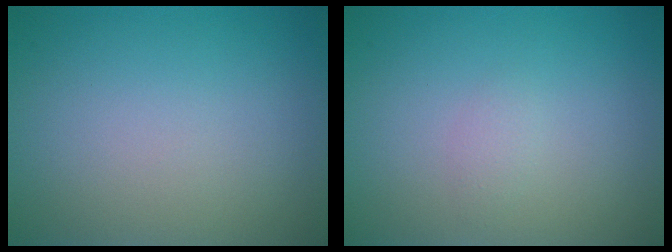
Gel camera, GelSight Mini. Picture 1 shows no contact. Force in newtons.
{"total": 0.8, "press": 0.8, "slide": 0.1}